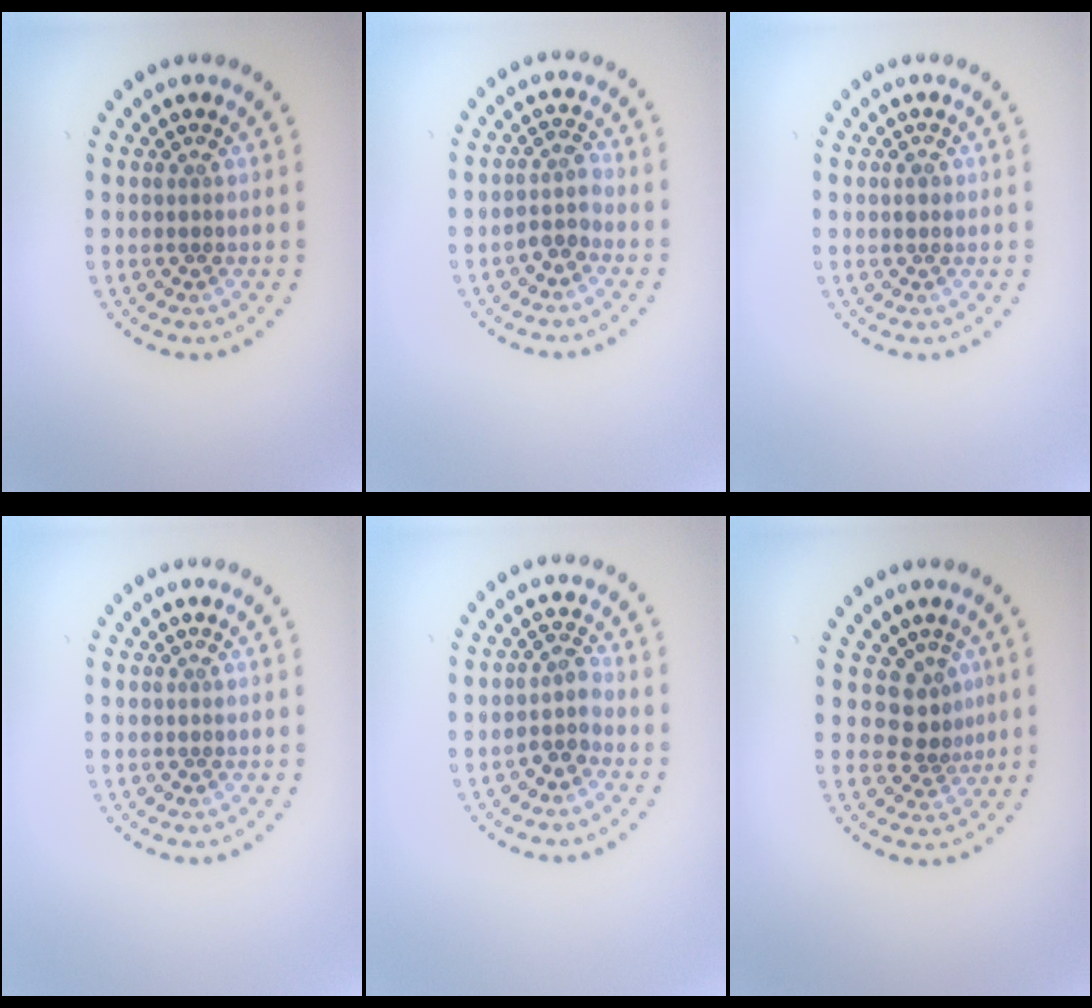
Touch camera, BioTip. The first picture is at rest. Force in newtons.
{"total": 2.0, "press": 1.6, "slide": 1.1}
{"total": 1.1, "press": 1.1, "slide": 0.2}
{"total": 0.0}
{"total": 1.9, "press": 1.5, "slide": 1.1}
{"total": 2.7, "press": 1.8, "slide": 2.0}